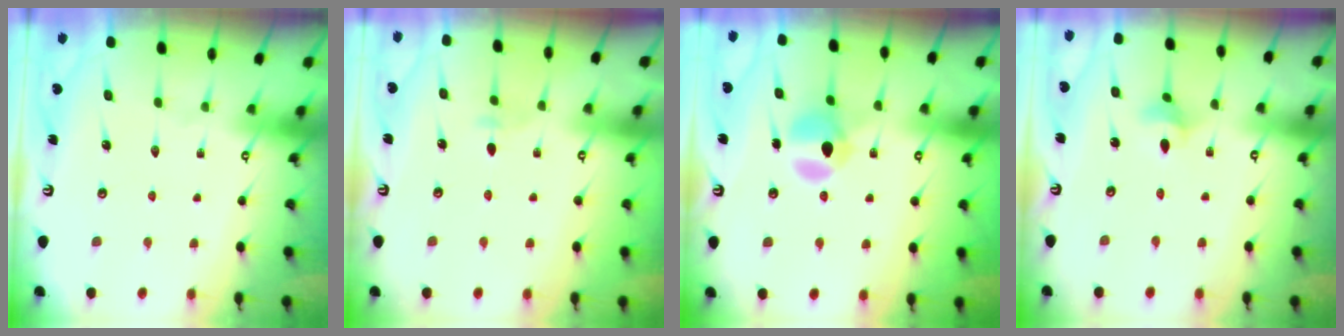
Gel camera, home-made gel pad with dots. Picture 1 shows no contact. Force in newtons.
{"total": 3.6, "press": 3.5, "slide": 0.7}
{"total": 9.9, "press": 9.9, "slide": 0.8}
{"total": 3.4, "press": 3.3, "slide": 0.6}